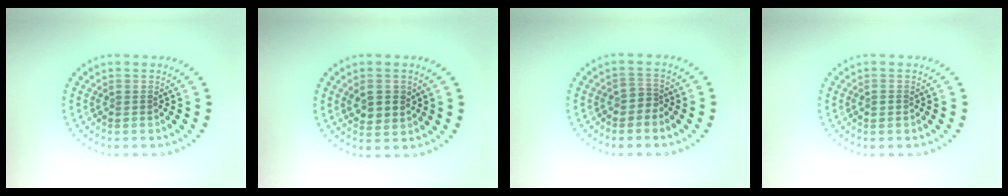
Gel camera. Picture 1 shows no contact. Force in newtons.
{"total": 2.7, "press": 2.6, "slide": 0.6}
{"total": 1.4, "press": 1.1, "slide": 0.9}
{"total": 0.9, "press": 0.9, "slide": 0.1}